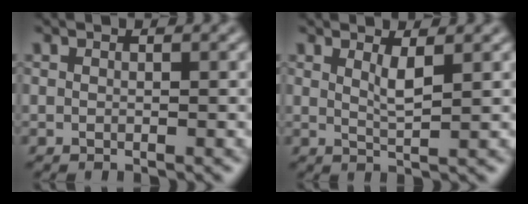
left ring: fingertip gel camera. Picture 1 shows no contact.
{"total": 1.7, "force": [0.9, 0.3, 1.4], "torque": [-0.026, -0.006, 0.015]}